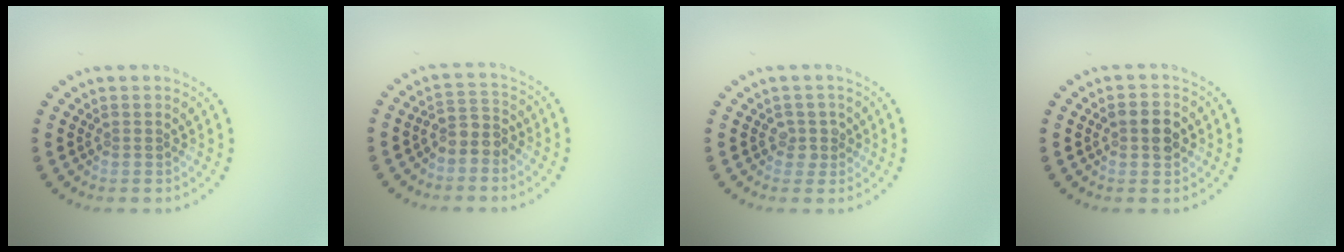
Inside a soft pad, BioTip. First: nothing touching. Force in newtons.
{"total": 2.3, "press": 1.9, "slide": 1.3}
{"total": 1.3, "press": 1.1, "slide": 0.7}
{"total": 3.0, "press": 3.0, "slide": 0.2}